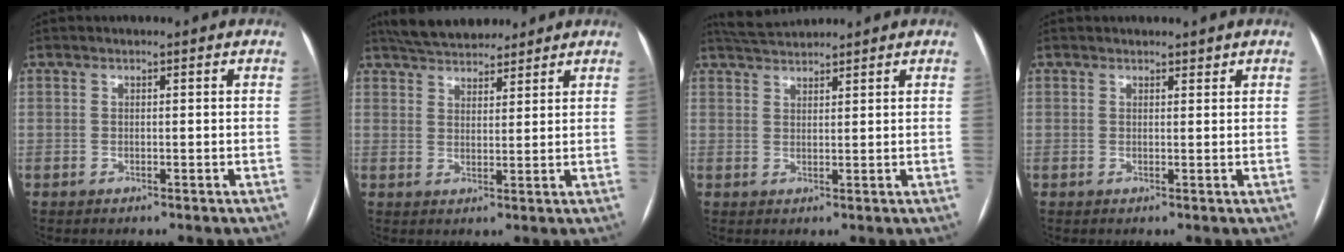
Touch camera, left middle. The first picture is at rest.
{"total": 9.3, "force": [8.2, 3.0, 3.2], "torque": [-0.048, 0.024, 0.132]}
{"total": 3.9, "force": [3.8, 0.0, 0.6], "torque": [-0.017, 0.024, 0.074]}
{"total": 1.7, "force": [1.6, 0.5, 0.5], "torque": [-0.005, 0.018, 0.023]}